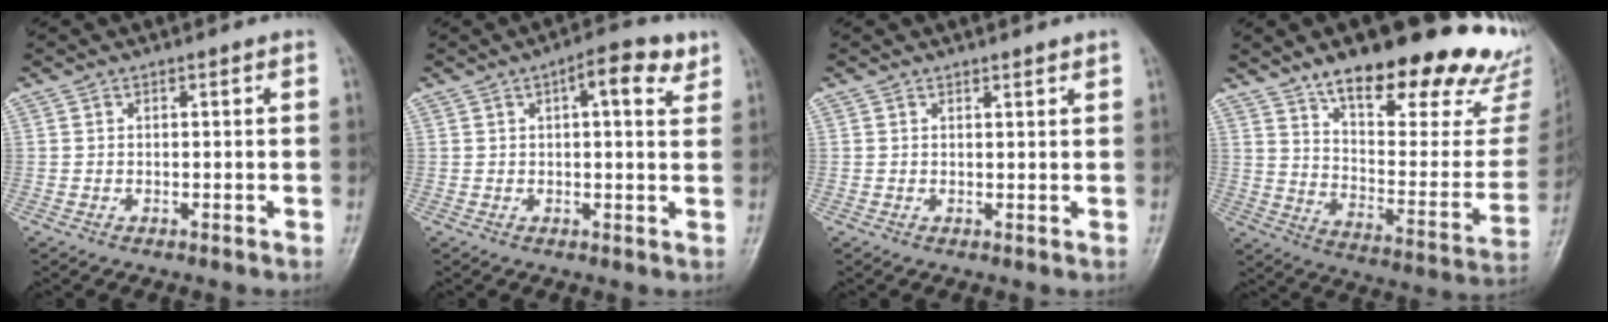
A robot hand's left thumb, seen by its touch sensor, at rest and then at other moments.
{"total": 7.0, "force": [3.2, 2.5, 5.7], "torque": [-0.065, -0.003, 0.035]}
{"total": 1.2, "force": [1.1, 0.2, 0.4], "torque": [0.000, -0.005, 0.016]}
{"total": 30.1, "force": [21.4, 9.8, 18.9], "torque": [-0.224, -0.092, 0.303]}